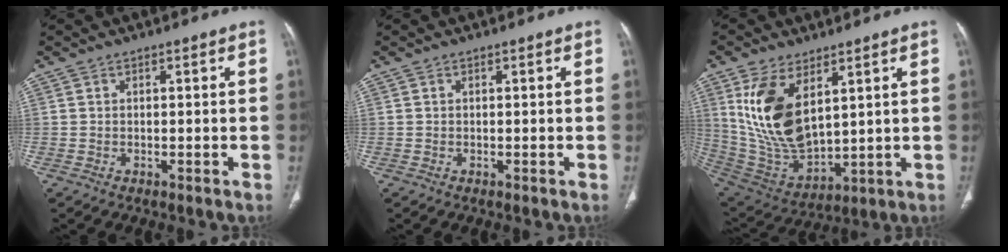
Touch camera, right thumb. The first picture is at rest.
{"total": 0.0}
{"total": 16.9, "force": [6.1, 8.7, 13.1], "torque": [-0.242, -0.028, 0.142]}